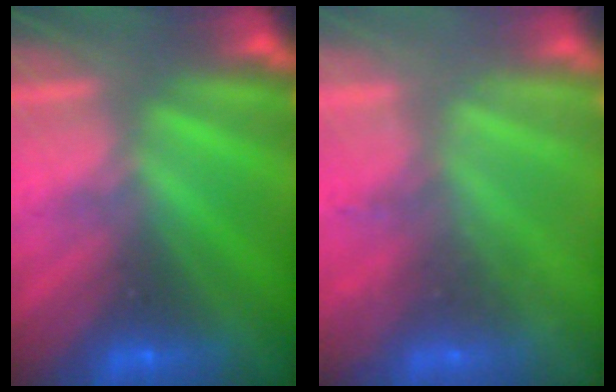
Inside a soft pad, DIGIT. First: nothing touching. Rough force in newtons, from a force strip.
{"total": 2.2}